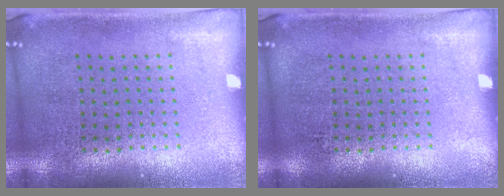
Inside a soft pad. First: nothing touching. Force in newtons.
{"total": 0.0}